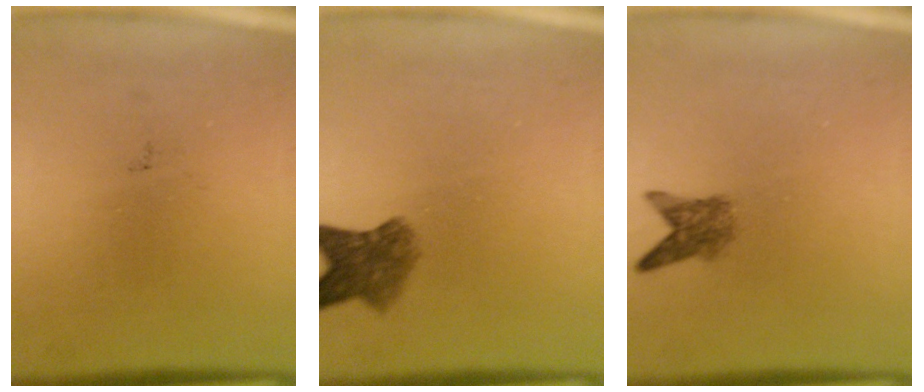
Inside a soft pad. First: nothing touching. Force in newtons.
{"total": 5.2}
{"total": 2.9}